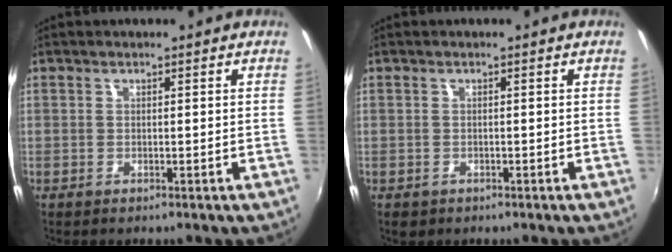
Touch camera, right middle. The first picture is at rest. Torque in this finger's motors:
{"motor_torque": [0.30, -0.33, 0.00, 0.00]}